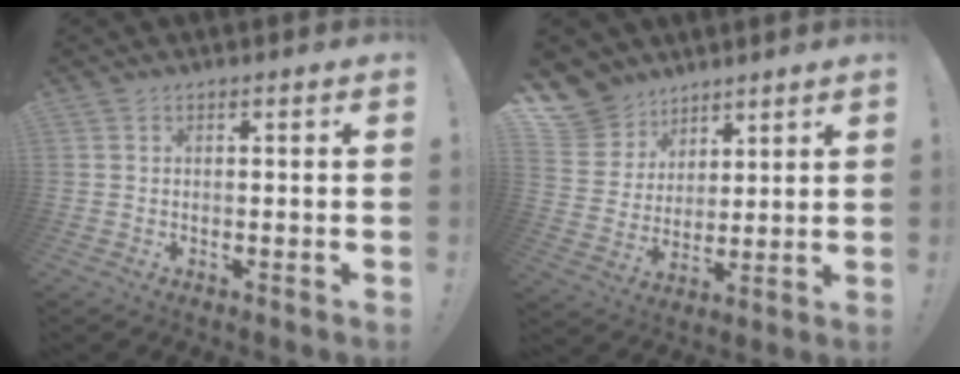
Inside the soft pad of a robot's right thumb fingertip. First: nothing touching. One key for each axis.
{"total": 10.4, "fx": 6.9, "fy": 7.6, "fz": 1.2, "tx": -0.035, "ty": -0.054, "tz": 0.143}